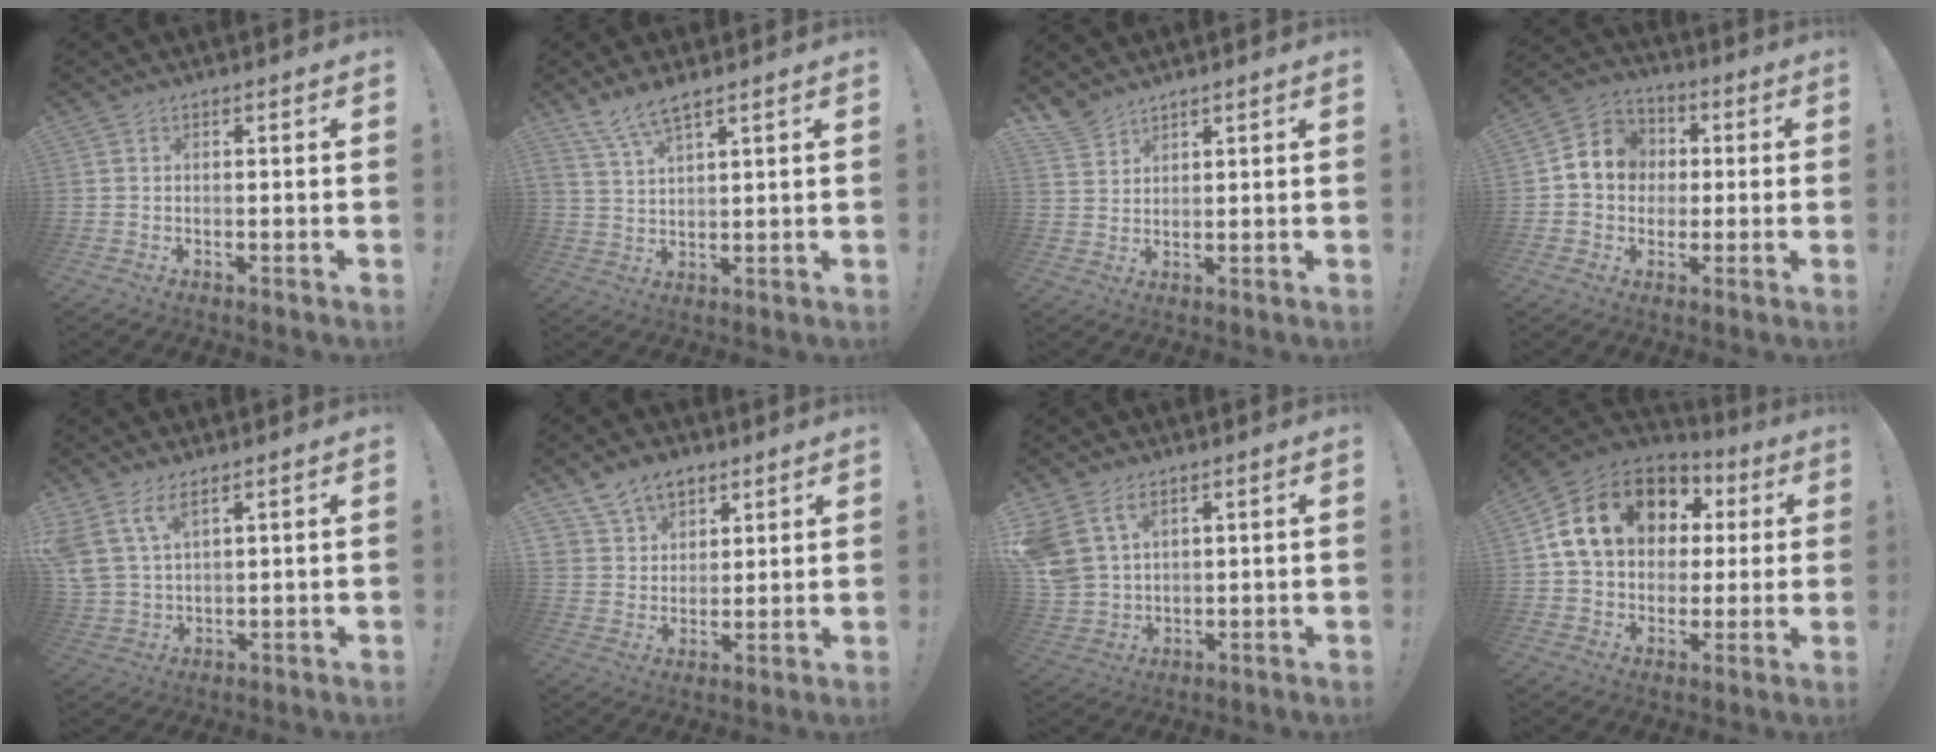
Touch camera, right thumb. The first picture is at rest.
{"total": 6.1, "force": [5.0, 0.9, 3.3], "torque": [-0.072, -0.021, 0.093]}
{"total": 4.7, "force": [4.3, 1.8, 1.1], "torque": [-0.020, -0.028, 0.082]}
{"total": 10.0, "force": [0.8, 9.2, 3.8], "torque": [-0.044, 0.009, 0.023]}
{"total": 7.4, "force": [4.8, 3.2, 4.6], "torque": [-0.102, -0.016, 0.095]}
{"total": 9.5, "force": [6.4, 6.5, 2.4], "torque": [-0.038, -0.041, 0.126]}
{"total": 8.1, "force": [4.7, 5.3, 4.0], "torque": [-0.095, -0.020, 0.096]}
{"total": 19.3, "force": [7.0, 13.9, 11.5], "torque": [-0.182, -0.014, 0.139]}